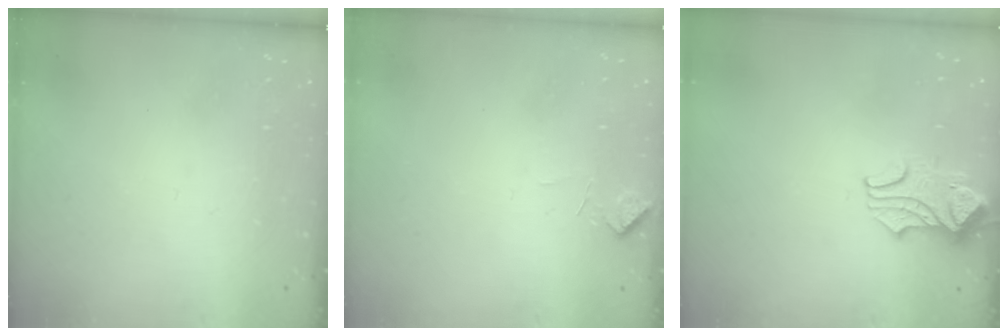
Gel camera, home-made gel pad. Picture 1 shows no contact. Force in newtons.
{"total": 2.2, "press": 2.0, "slide": 0.9}
{"total": 1.5, "press": 1.5, "slide": 0.5}